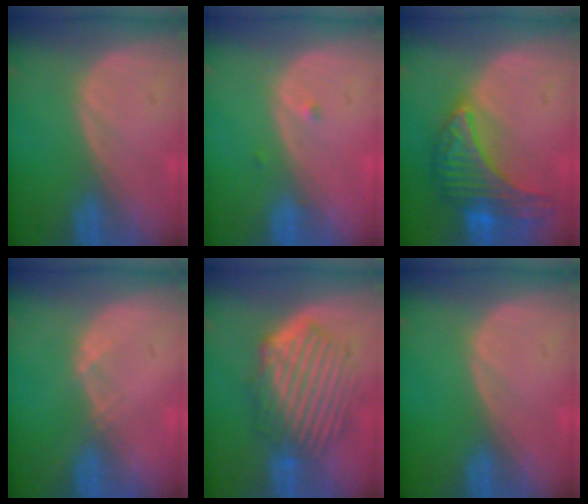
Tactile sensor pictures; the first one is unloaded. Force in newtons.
{"total": 0.9, "press": 0.7, "slide": 0.5}
{"total": 9.5, "press": 9.5, "slide": 0.5}
{"total": 1.0, "press": 0.8, "slide": 0.5}
{"total": 9.4, "press": 8.4, "slide": 4.4}
{"total": 0.0}